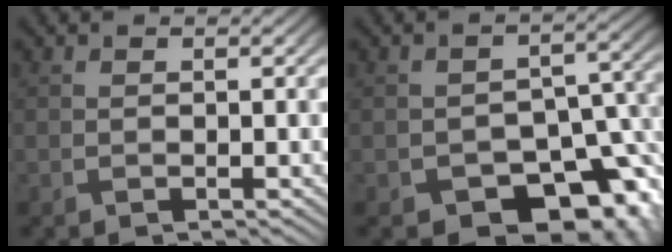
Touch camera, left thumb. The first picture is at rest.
{"total": 12.6, "force": [-7.3, 7.7, 6.8], "torque": [-0.077, -0.019, -0.088]}